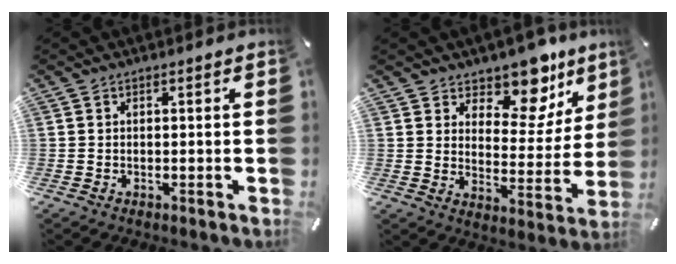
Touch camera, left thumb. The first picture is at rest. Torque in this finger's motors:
{"motor_torque": [1.06, -0.13, 0.42, -0.13, 0.06]}